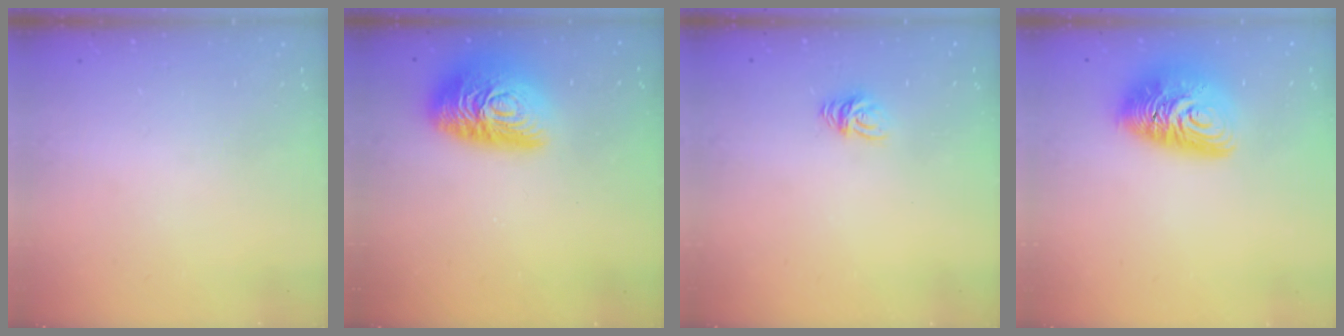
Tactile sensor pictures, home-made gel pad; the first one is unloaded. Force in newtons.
{"total": 18.3, "press": 18.3, "slide": 1.1}
{"total": 5.8, "press": 5.8, "slide": 0.4}
{"total": 13.6, "press": 13.6, "slide": 1.3}